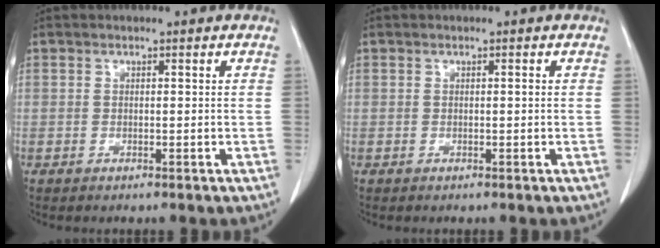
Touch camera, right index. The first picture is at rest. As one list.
[{"total": 0.0}]